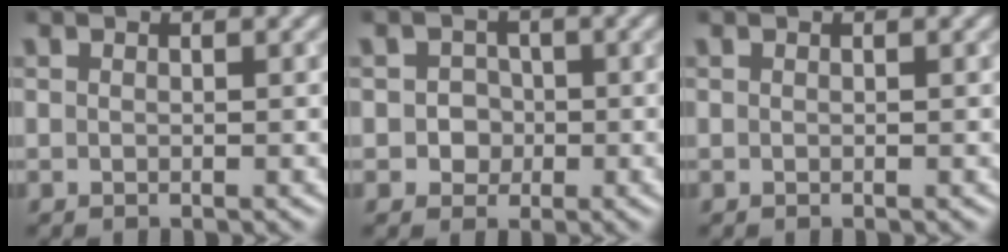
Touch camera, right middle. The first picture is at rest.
{"total": 2.0, "force": [-0.2, 1.9, 0.6], "torque": [0.015, -0.001, -0.011]}
{"total": 0.0}